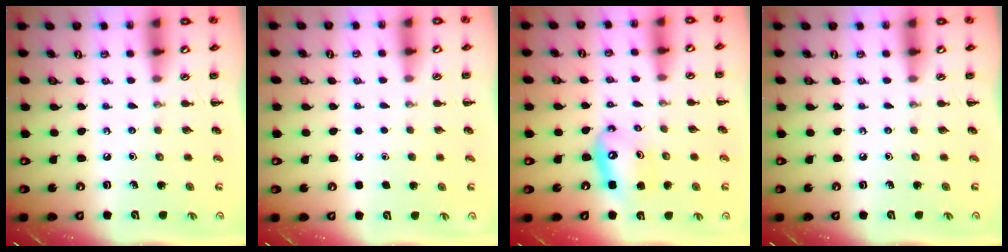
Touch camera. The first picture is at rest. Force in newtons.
{"total": 1.7, "press": 1.7, "slide": 0.1}
{"total": 10.0, "press": 9.7, "slide": 2.5}
{"total": 0.0}